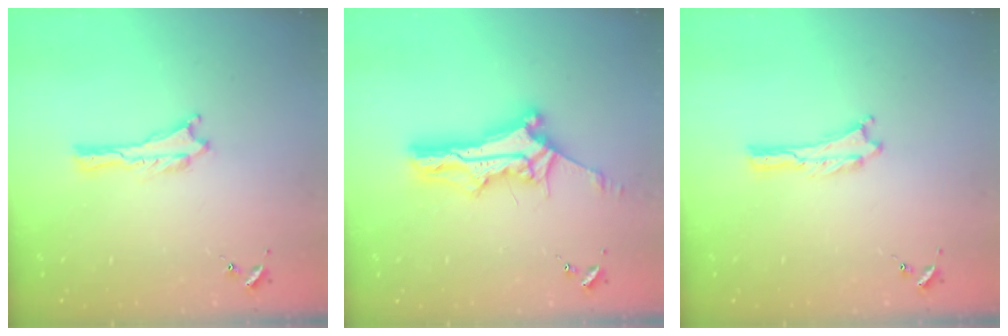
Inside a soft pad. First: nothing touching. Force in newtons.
{"total": 10.8, "press": 10.7, "slide": 0.8}
{"total": 0.0}